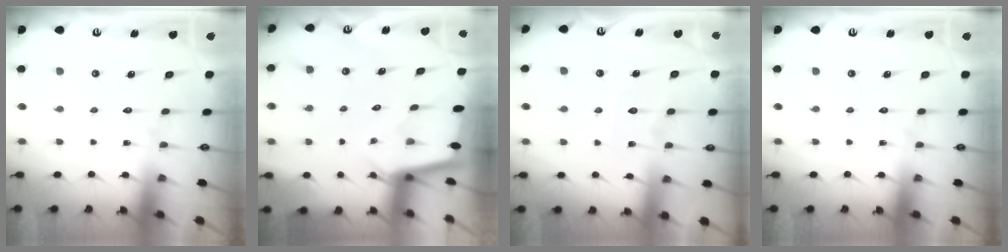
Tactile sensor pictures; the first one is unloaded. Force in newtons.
{"total": 2.2, "press": 2.2, "slide": 0.1}
{"total": 5.8, "press": 5.8, "slide": 0.6}
{"total": 0.0}